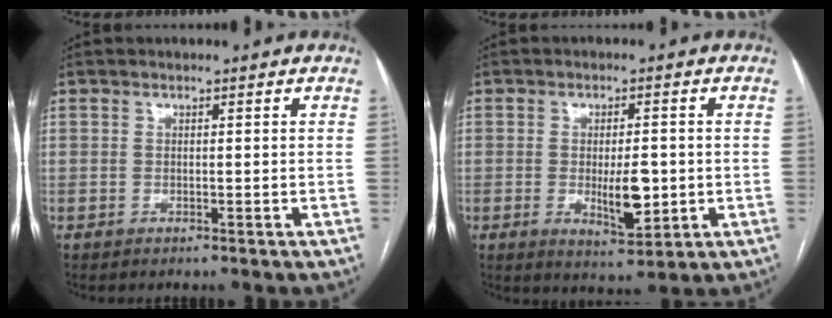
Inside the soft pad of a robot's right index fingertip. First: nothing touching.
{"total": 6.7, "force": [-1.0, 2.1, 6.3], "torque": [-0.103, -0.010, -0.010]}